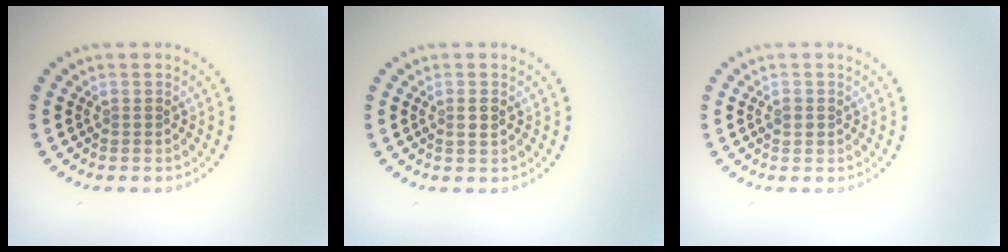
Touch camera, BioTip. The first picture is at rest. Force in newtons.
{"total": 1.0, "press": 1.0, "slide": 0.3}
{"total": 1.1, "press": 1.1, "slide": 0.1}